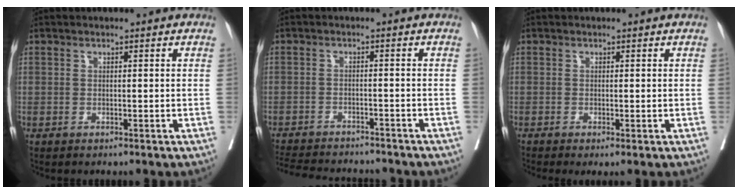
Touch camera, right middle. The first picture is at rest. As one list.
[{"total": 14.1, "force": [-12.8, 3.1, 5.0], "torque": [-0.105, -0.010, -0.174]}, {"total": 1.3, "force": [-0.5, 0.2, 1.1], "torque": [-0.016, -0.006, -0.008]}]